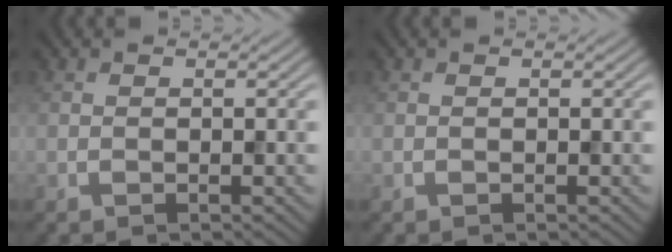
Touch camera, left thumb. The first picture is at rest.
{"total": 0.0}